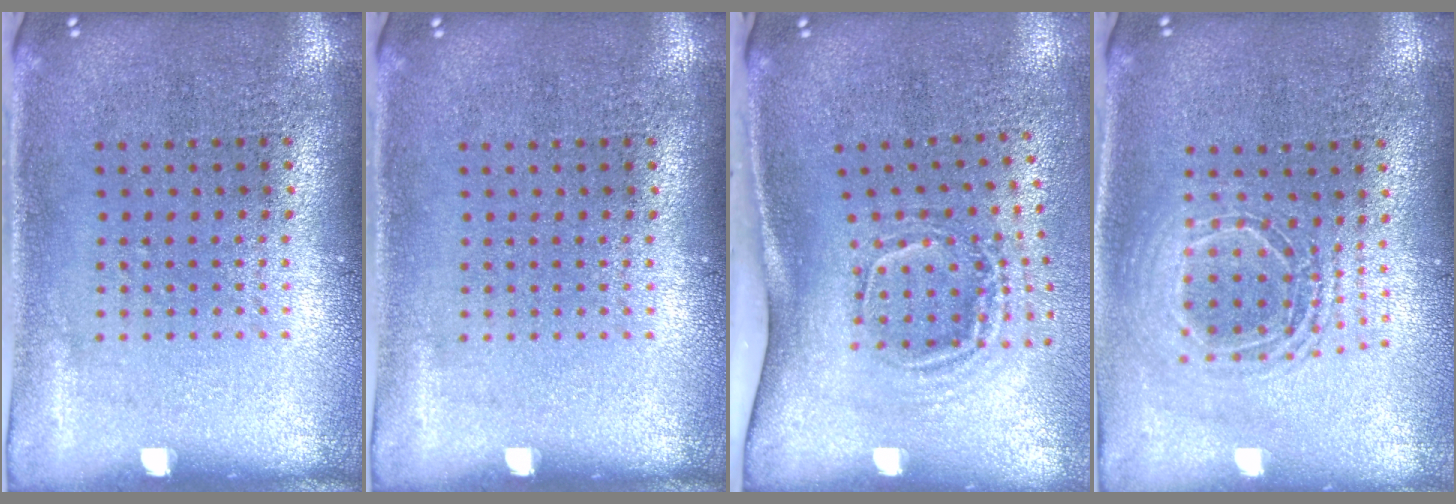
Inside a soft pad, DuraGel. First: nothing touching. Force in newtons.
{"total": 0.0}
{"total": 2.0, "press": 1.2, "slide": 1.6}
{"total": 1.6, "press": 1.3, "slide": 0.8}